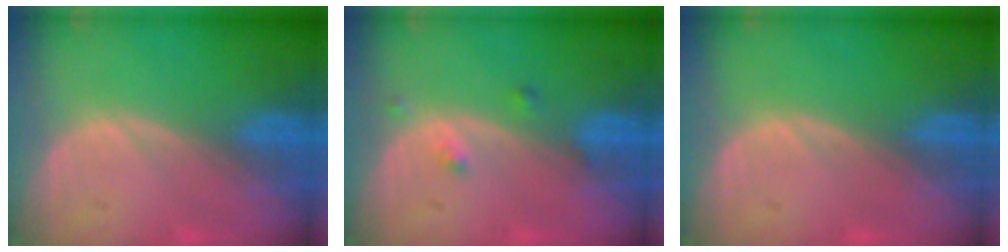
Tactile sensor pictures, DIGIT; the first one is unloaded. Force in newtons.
{"total": 1.6, "press": 1.5, "slide": 0.1}
{"total": 0.0}